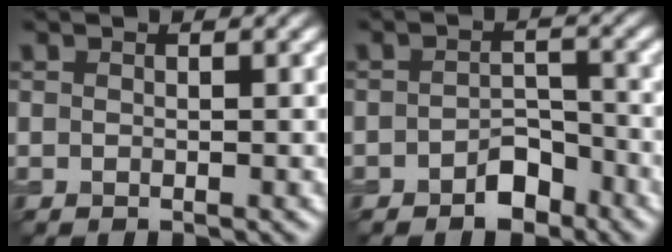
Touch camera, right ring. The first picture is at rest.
{"total": 2.7, "force": [-1.8, 1.5, 1.3], "torque": [-0.017, 0.009, -0.029]}